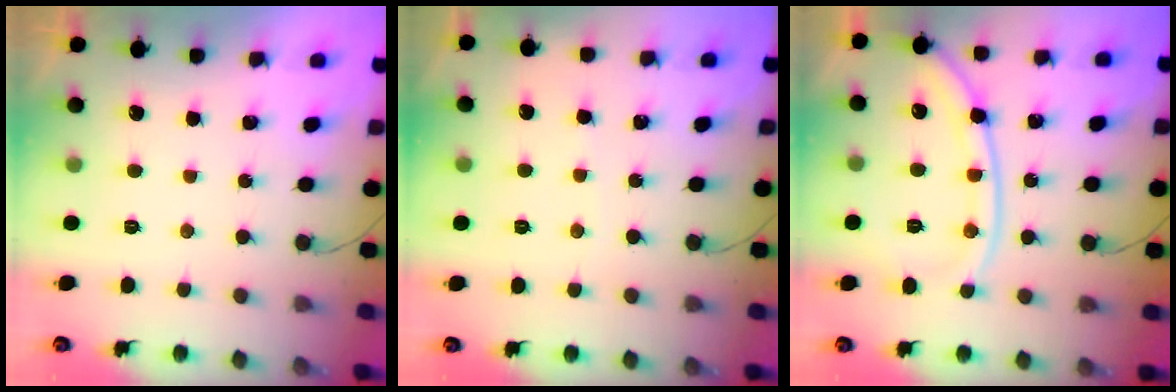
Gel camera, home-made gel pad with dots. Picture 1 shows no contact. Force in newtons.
{"total": 1.0, "press": 0.9, "slide": 0.2}
{"total": 13.0, "press": 12.9, "slide": 1.6}